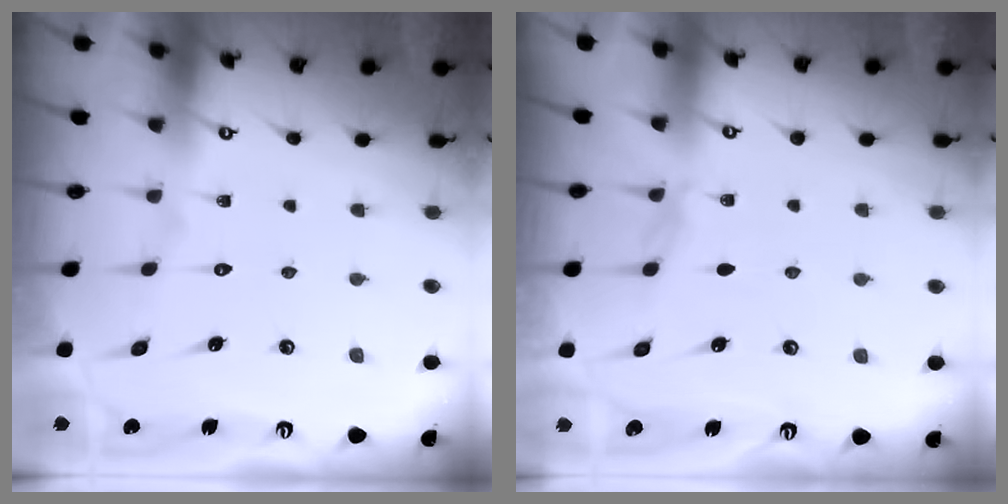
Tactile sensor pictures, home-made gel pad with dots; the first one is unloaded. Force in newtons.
{"total": 2.1, "press": 2.0, "slide": 0.4}